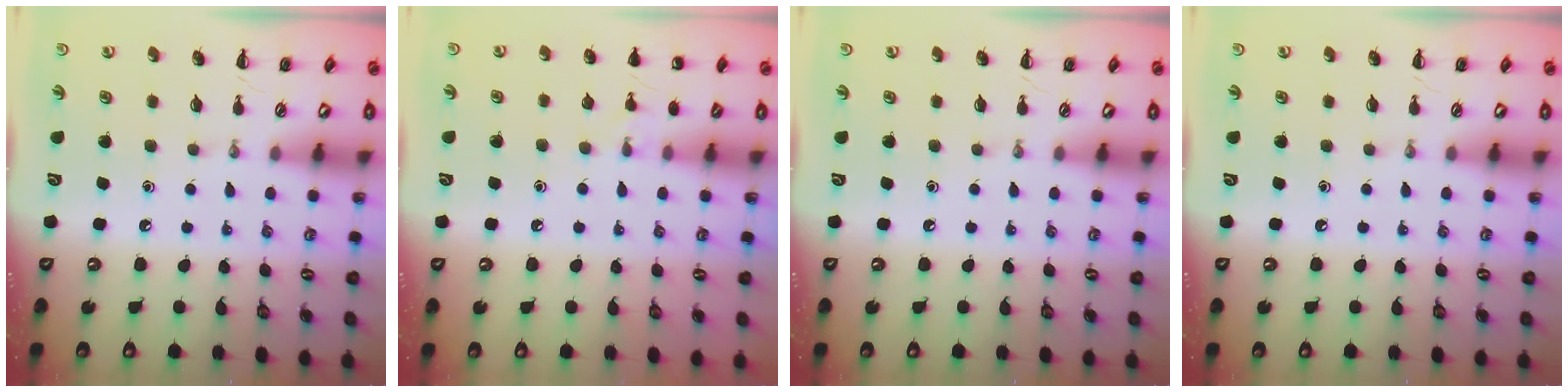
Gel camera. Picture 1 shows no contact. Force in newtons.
{"total": 5.3, "press": 5.1, "slide": 1.4}
{"total": 0.0}
{"total": 0.0}